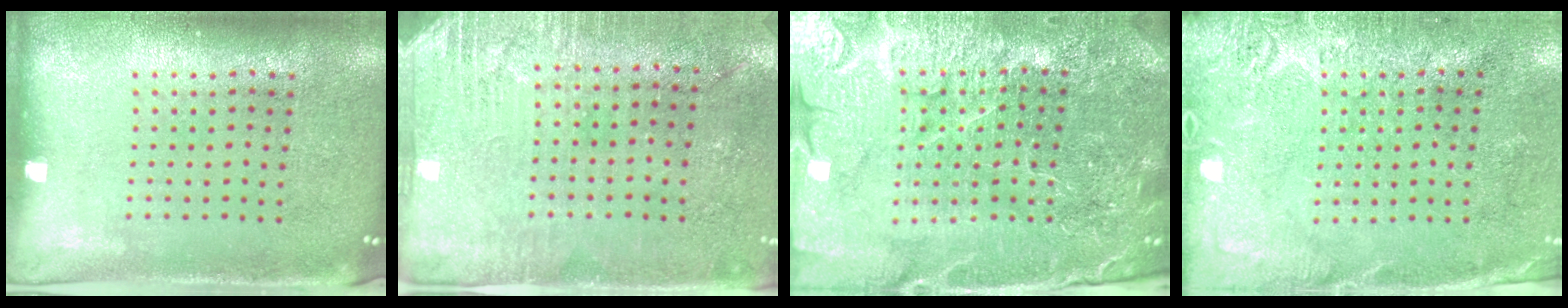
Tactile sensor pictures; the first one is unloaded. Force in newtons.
{"total": 2.9, "press": 2.7, "slide": 1.1}
{"total": 5.7, "press": 5.2, "slide": 2.4}
{"total": 2.6, "press": 2.4, "slide": 1.1}